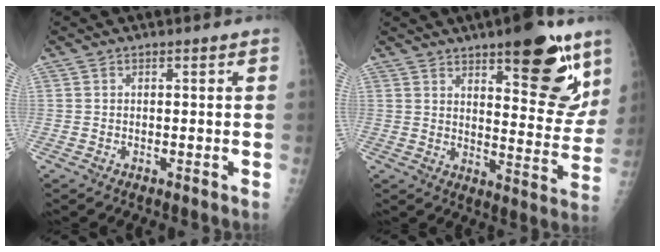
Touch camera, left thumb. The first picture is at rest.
{"total": 17.8, "force": [10.5, 6.0, 13.1], "torque": [-0.127, -0.067, 0.147]}